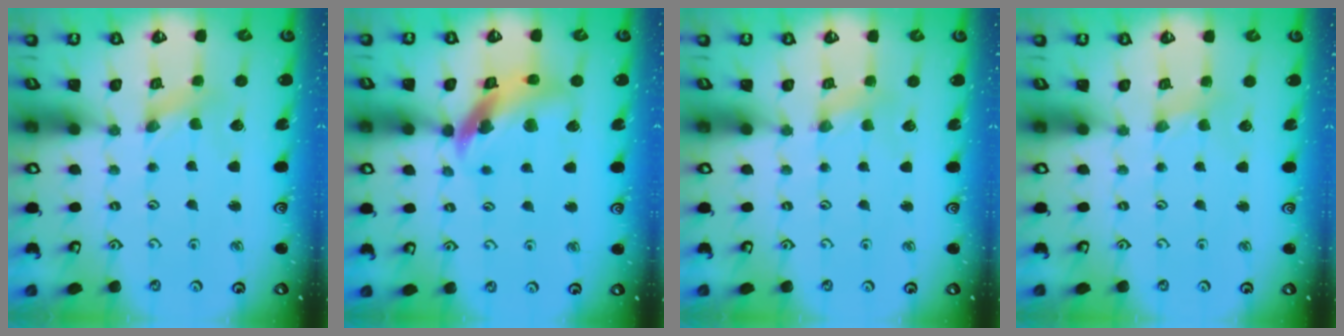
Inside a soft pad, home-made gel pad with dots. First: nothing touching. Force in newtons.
{"total": 13.9, "press": 13.8, "slide": 1.8}
{"total": 2.5, "press": 2.5, "slide": 0.4}
{"total": 0.7, "press": 0.7, "slide": 0.2}